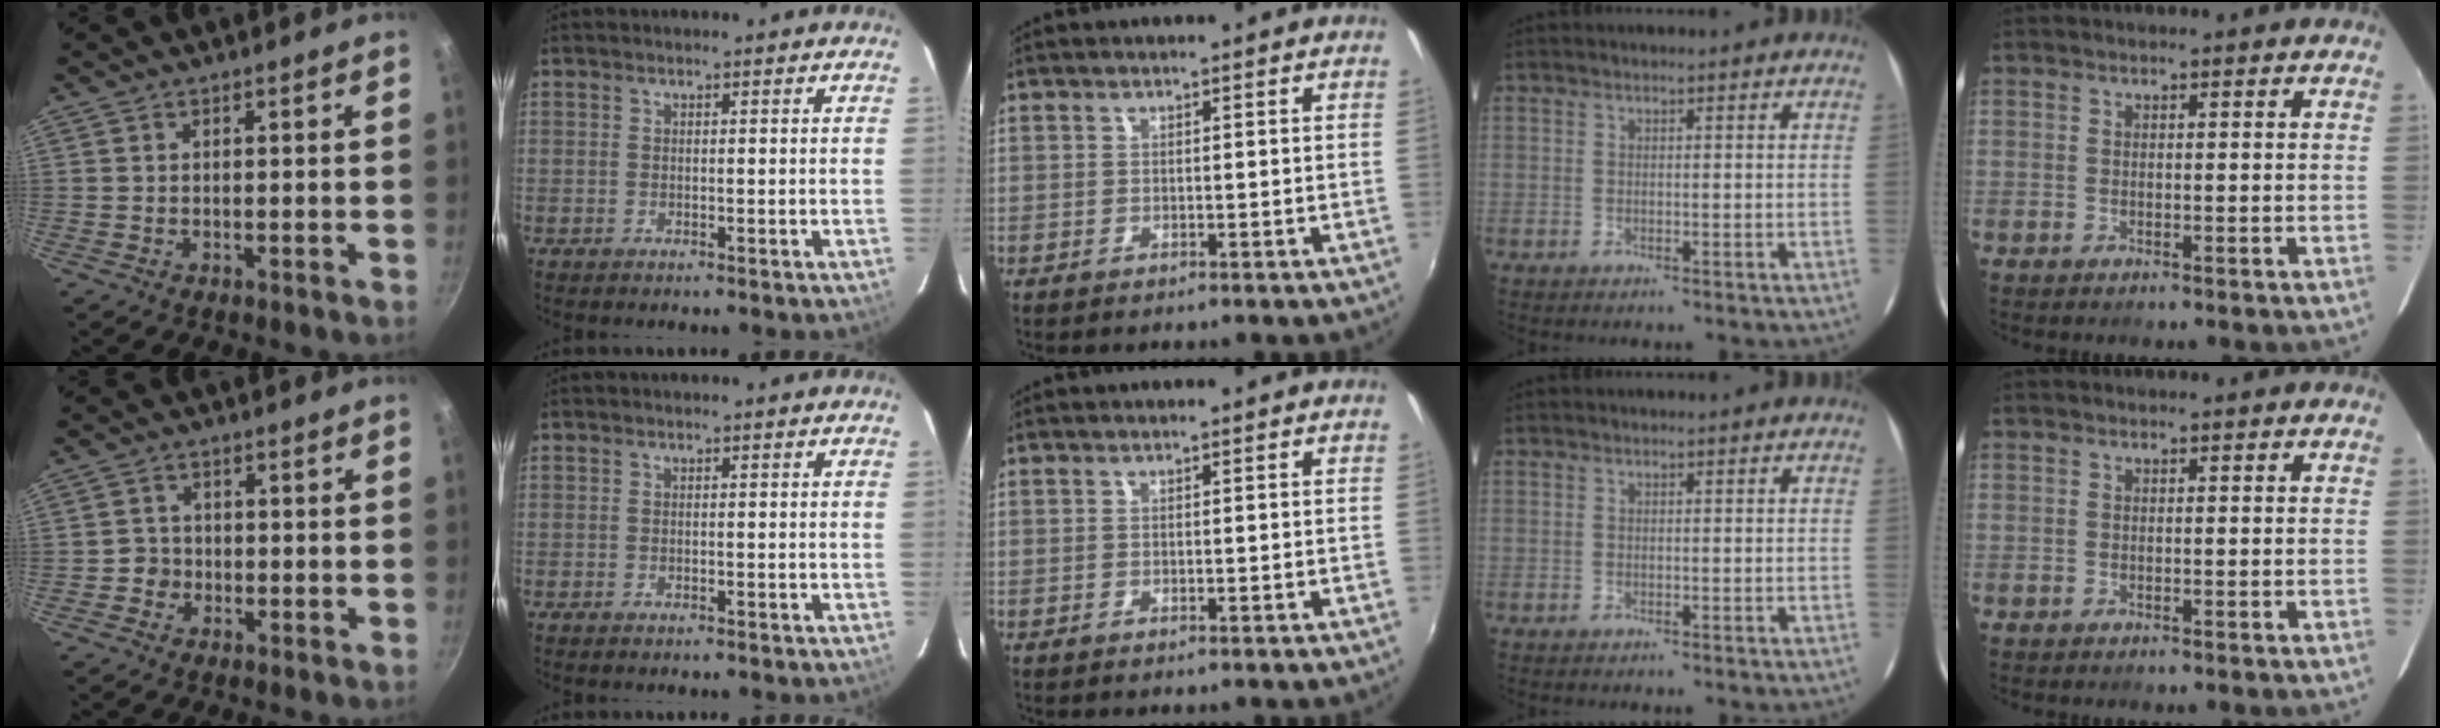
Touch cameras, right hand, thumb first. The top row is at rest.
{"thumb": {"total": 2.7, "force": [-0.9, 2.5, 0.4], "torque": [0.014, 0.010, -0.019]}}